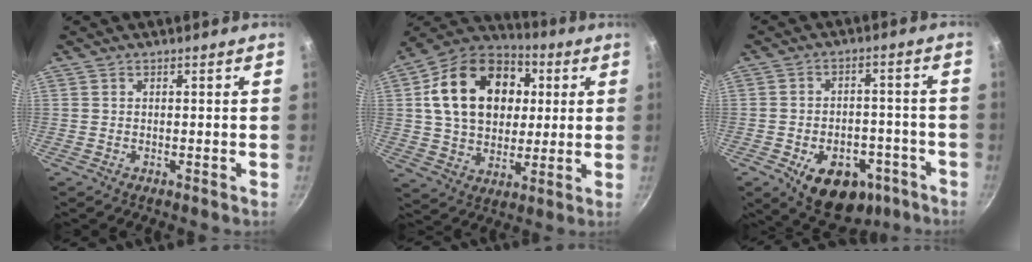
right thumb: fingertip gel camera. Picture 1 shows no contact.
{"total": 22.3, "force": [4.7, 16.3, 14.4], "torque": [-0.216, 0.015, 0.075]}
{"total": 15.2, "force": [-7.3, 9.7, 9.1], "torque": [-0.087, 0.037, -0.092]}